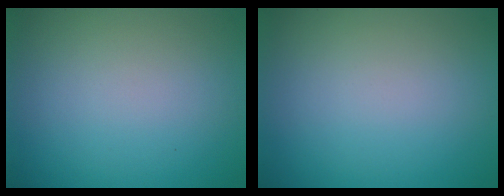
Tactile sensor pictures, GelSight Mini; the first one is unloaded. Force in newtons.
{"total": 0.0}